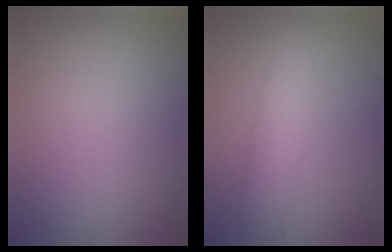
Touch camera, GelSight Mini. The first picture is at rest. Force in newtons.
{"total": 4.2, "press": 4.2, "slide": 0.3}